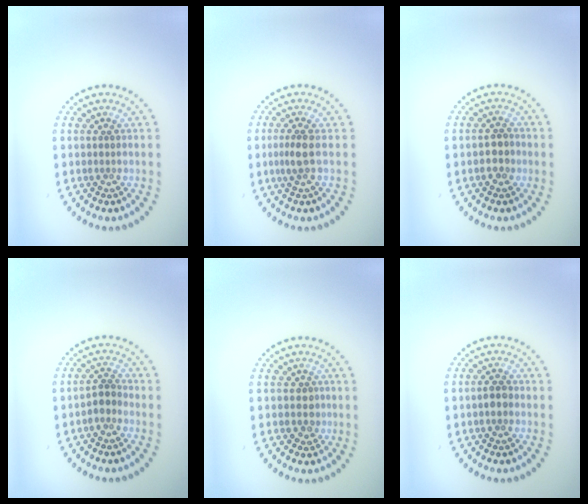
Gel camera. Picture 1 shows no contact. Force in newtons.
{"total": 1.8, "press": 1.5, "slide": 1.1}
{"total": 2.1, "press": 1.9, "slide": 0.7}
{"total": 1.7, "press": 1.3, "slide": 1.0}
{"total": 1.1, "press": 0.8, "slide": 0.8}
{"total": 1.4, "press": 1.4, "slide": 0.1}